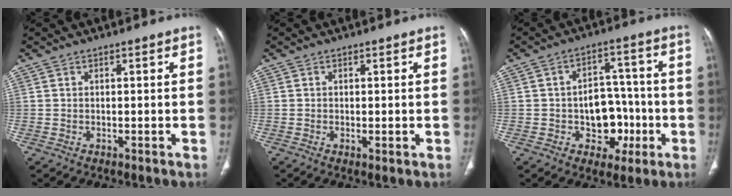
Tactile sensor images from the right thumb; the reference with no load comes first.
{"total": 1.0, "force": [-0.2, 0.3, 1.0], "torque": [-0.022, -0.005, -0.003]}
{"total": 10.0, "force": [-2.6, 7.5, 6.1], "torque": [-0.038, 0.039, -0.031]}